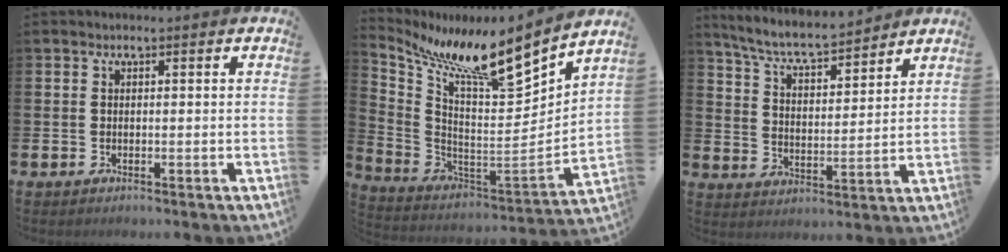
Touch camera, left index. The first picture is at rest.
{"total": 11.9, "force": [10.1, 0.7, 6.3], "torque": [-0.141, -0.077, 0.160]}
{"total": 7.1, "force": [6.6, 0.8, 2.5], "torque": [-0.077, -0.040, 0.114]}